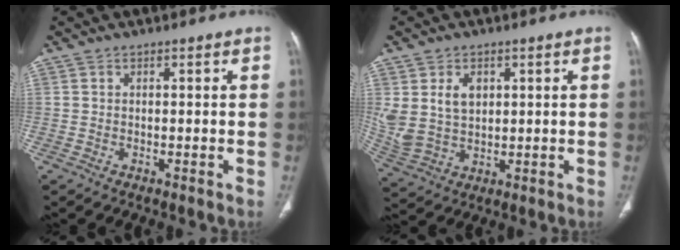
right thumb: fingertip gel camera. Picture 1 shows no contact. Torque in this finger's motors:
{"motor_torque": [0.90, 0.48, 0.70, -0.11, 0.05]}